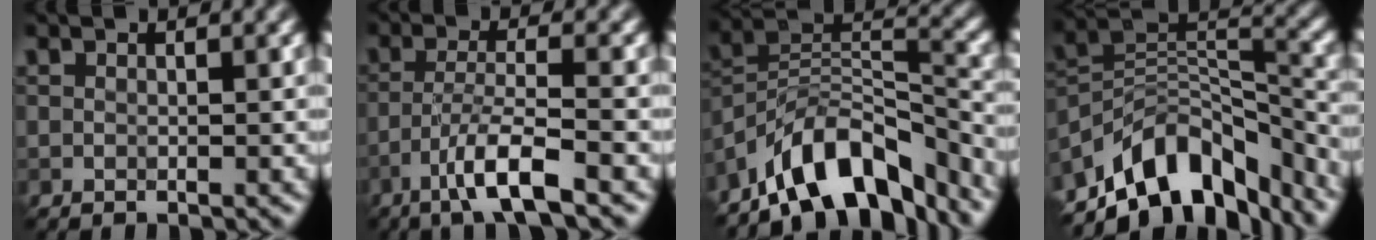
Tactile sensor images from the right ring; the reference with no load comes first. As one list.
[{"total": 5.1, "force": [-3.0, 0.6, 4.1], "torque": [-0.071, 0.005, -0.061]}, {"total": 10.5, "force": [-8.0, 3.7, 5.8], "torque": [-0.081, 0.010, -0.155]}, {"total": 11.2, "force": [-8.1, 5.1, 5.9], "torque": [-0.093, 0.012, -0.151]}]